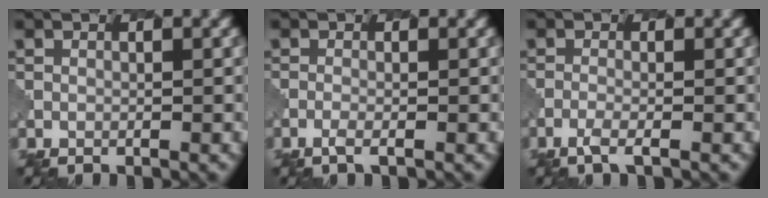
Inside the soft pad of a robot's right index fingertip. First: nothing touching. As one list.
[{"total": 1.2, "force": [-0.6, 0.3, 1.0], "torque": [-0.015, -0.001, -0.018]}, {"total": 1.8, "force": [-1.0, 0.4, 1.4], "torque": [-0.024, -0.003, -0.029]}]